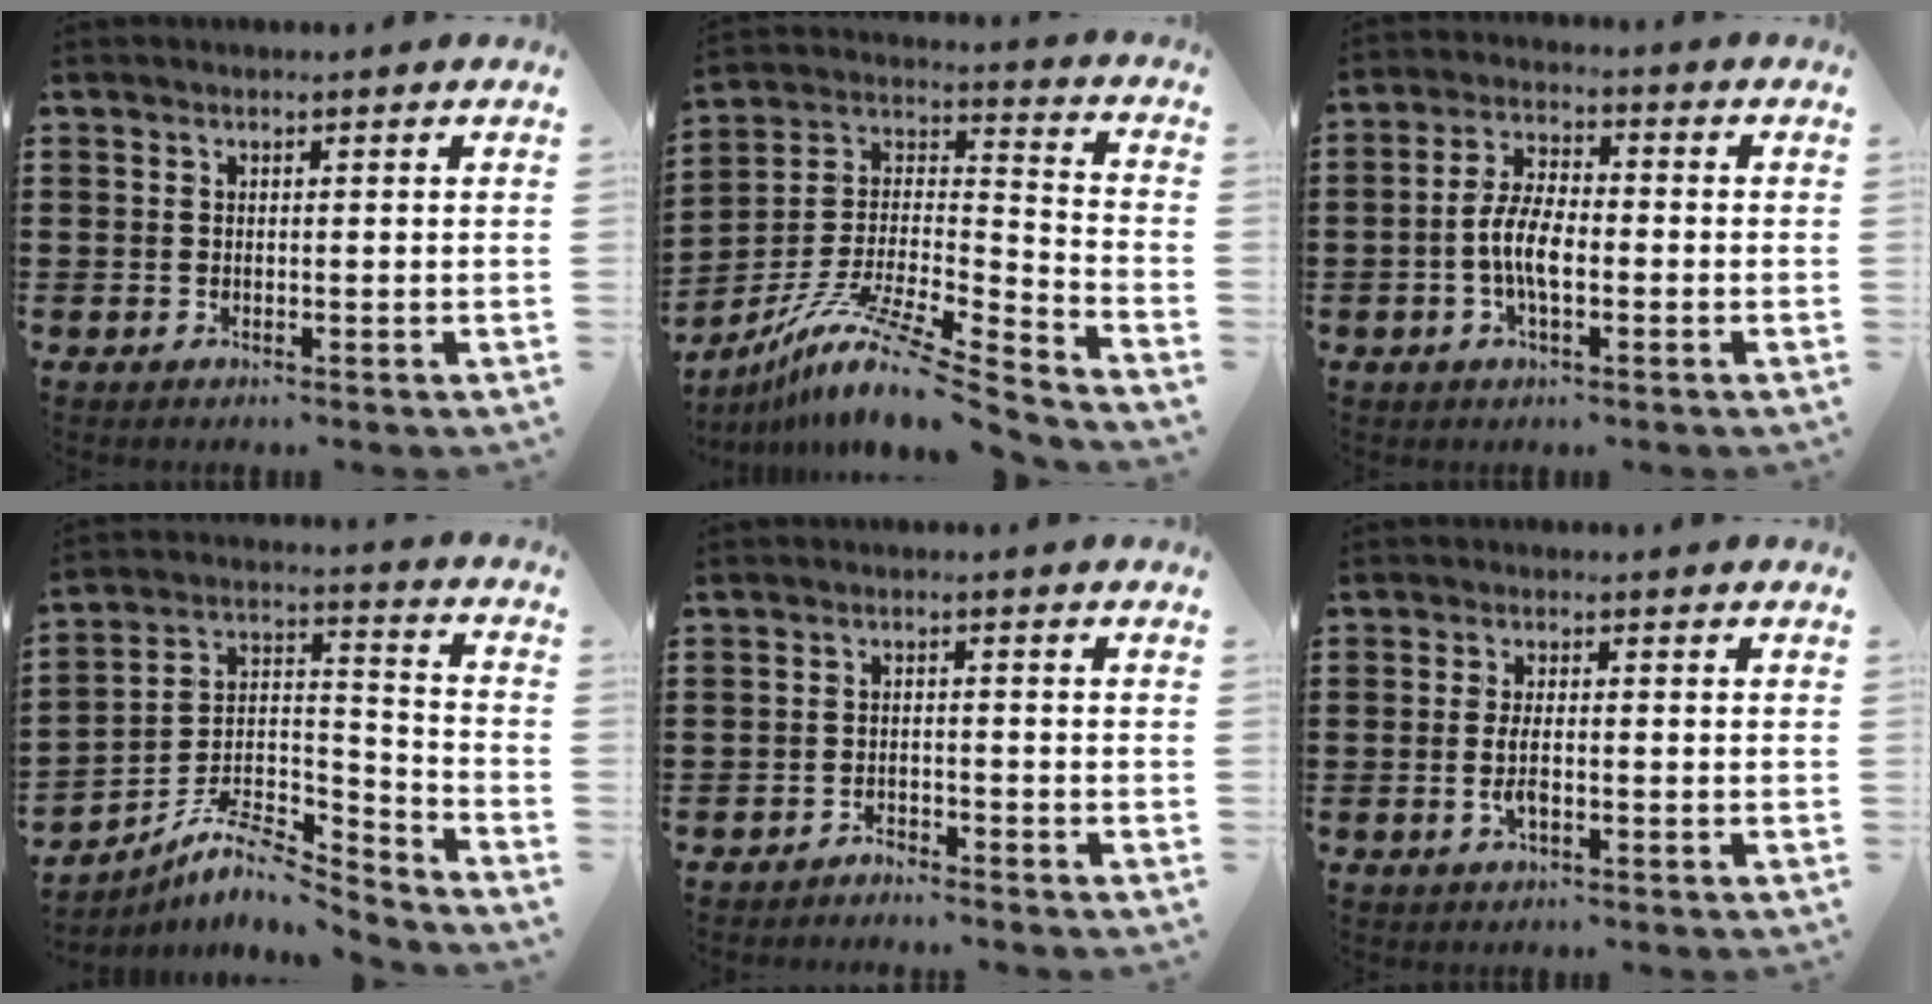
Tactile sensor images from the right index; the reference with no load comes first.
{"total": 11.4, "force": [-8.8, 0.7, 7.2], "torque": [-0.136, 0.000, -0.174]}
{"total": 6.5, "force": [-1.7, 2.9, 5.7], "torque": [-0.132, -0.003, -0.039]}
{"total": 8.1, "force": [-6.9, 2.3, 3.7], "torque": [-0.081, 0.007, -0.139]}
{"total": 2.1, "force": [-2.1, 0.1, -0.1], "torque": [-0.007, 0.001, -0.046]}
{"total": 3.4, "force": [-0.7, 1.0, 3.2], "torque": [-0.074, -0.007, -0.016]}